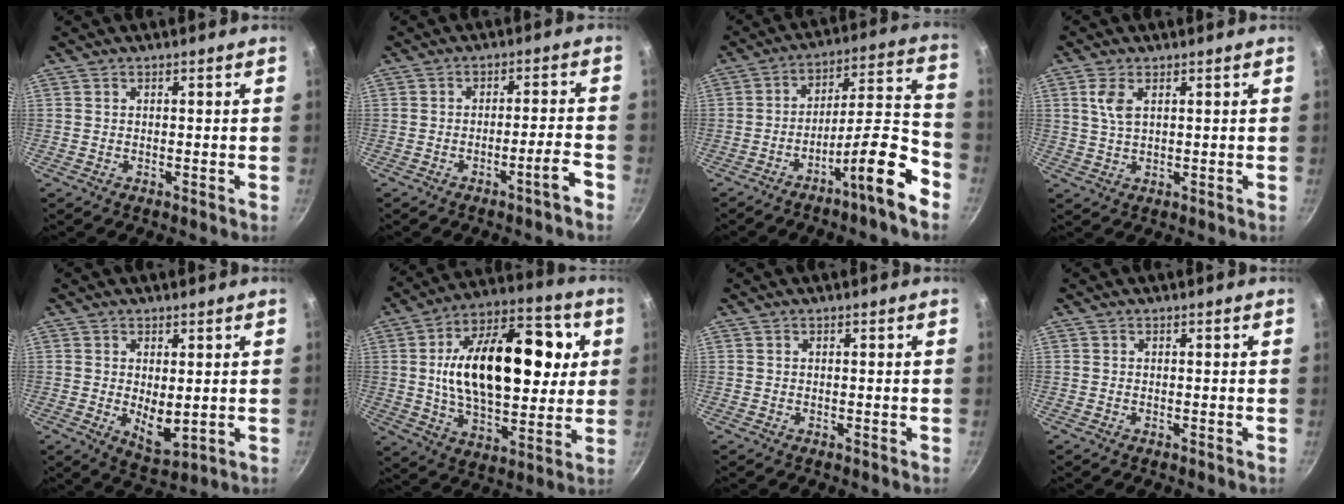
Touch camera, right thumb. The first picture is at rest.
{"total": 4.7, "force": [-2.9, 0.0, 3.7], "torque": [-0.057, 0.029, -0.038]}
{"total": 13.3, "force": [-7.9, 1.8, 10.6], "torque": [-0.147, 0.072, -0.127]}
{"total": 4.0, "force": [1.6, 2.0, 3.2], "torque": [-0.064, -0.008, 0.033]}
{"total": 6.2, "force": [0.3, 3.1, 5.4], "torque": [-0.075, -0.020, 0.017]}
{"total": 27.0, "force": [4.4, 15.4, 21.7], "torque": [-0.326, 0.009, 0.060]}
{"total": 0.0}
{"total": 0.0}